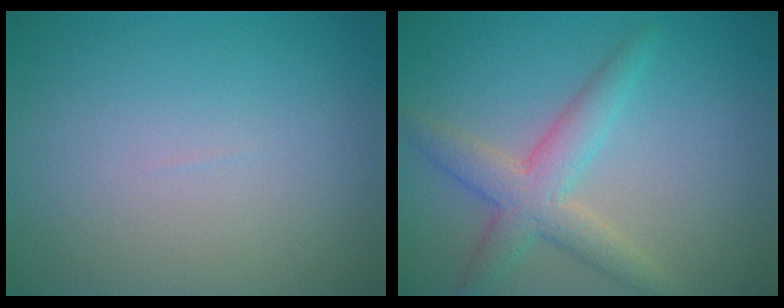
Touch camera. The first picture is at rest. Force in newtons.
{"total": 4.1, "press": 4.1, "slide": 0.1}